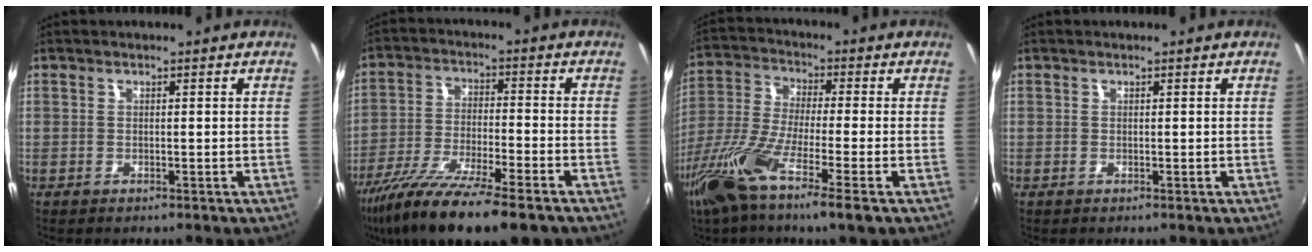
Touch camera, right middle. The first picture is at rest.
{"total": 17.0, "force": [-12.6, 2.7, 11.1], "torque": [-0.220, -0.044, -0.224]}
{"total": 14.2, "force": [-7.6, 1.9, 11.8], "torque": [-0.254, -0.032, -0.156]}
{"total": 0.0}